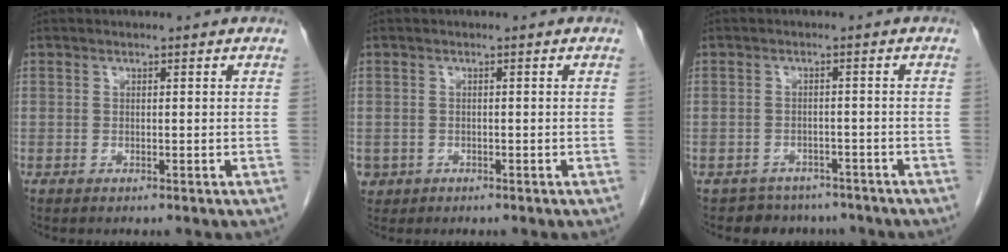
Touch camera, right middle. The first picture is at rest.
{"total": 1.7, "force": [-0.7, 1.5, 0.2], "torque": [-0.004, 0.004, -0.007]}
{"total": 5.4, "force": [-4.5, 3.0, -0.2], "torque": [0.007, 0.017, -0.058]}